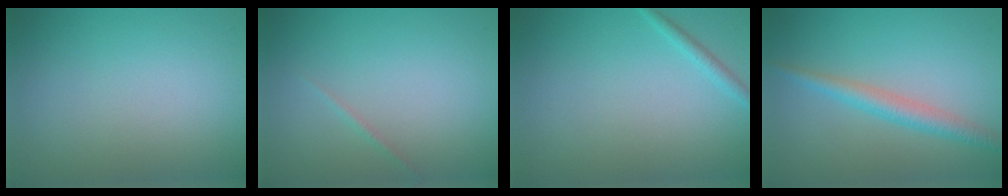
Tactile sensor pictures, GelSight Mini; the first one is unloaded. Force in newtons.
{"total": 0.5, "press": 0.5, "slide": 0.0}
{"total": 1.1, "press": 1.1, "slide": 0.0}
{"total": 2.7, "press": 2.7, "slide": 0.1}